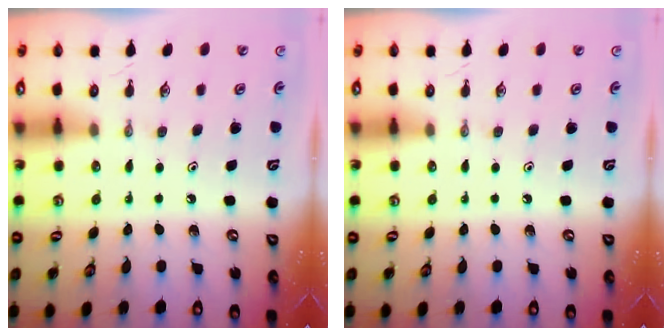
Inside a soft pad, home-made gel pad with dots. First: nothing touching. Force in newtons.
{"total": 0.0}